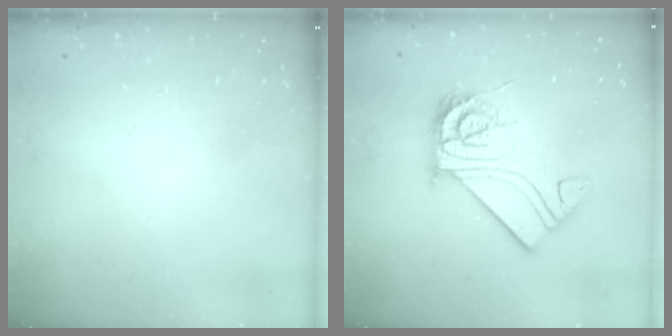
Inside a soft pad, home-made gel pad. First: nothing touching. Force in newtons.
{"total": 15.9, "press": 15.8, "slide": 0.7}